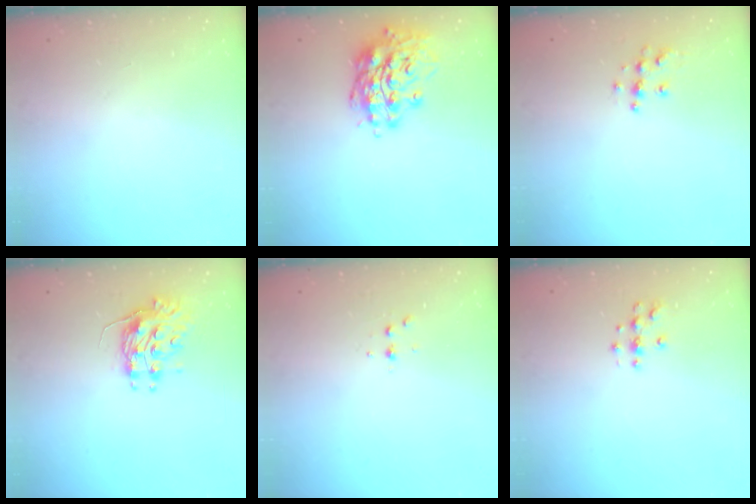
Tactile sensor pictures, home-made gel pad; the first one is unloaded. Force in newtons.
{"total": 16.0, "press": 15.8, "slide": 2.7}
{"total": 6.3, "press": 6.3, "slide": 0.3}
{"total": 9.2, "press": 9.2, "slide": 0.5}
{"total": 3.5, "press": 3.5, "slide": 0.5}
{"total": 3.9, "press": 3.8, "slide": 0.4}